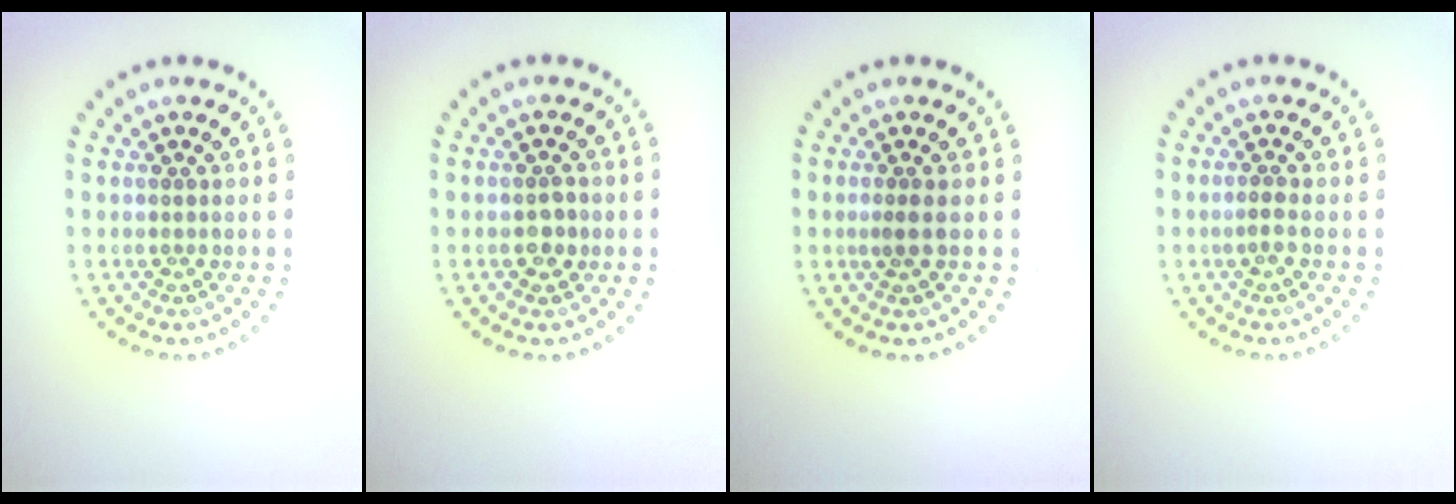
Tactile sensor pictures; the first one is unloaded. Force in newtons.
{"total": 1.4, "press": 1.4, "slide": 0.3}
{"total": 1.2, "press": 0.8, "slide": 0.9}
{"total": 0.9, "press": 0.8, "slide": 0.5}